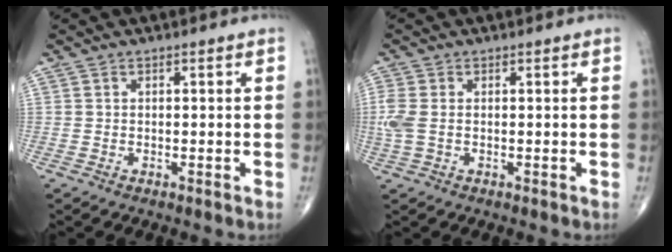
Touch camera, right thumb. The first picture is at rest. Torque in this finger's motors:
{"motor_torque": [0.11, 0.06, 0.53, 0.15, 0.03]}